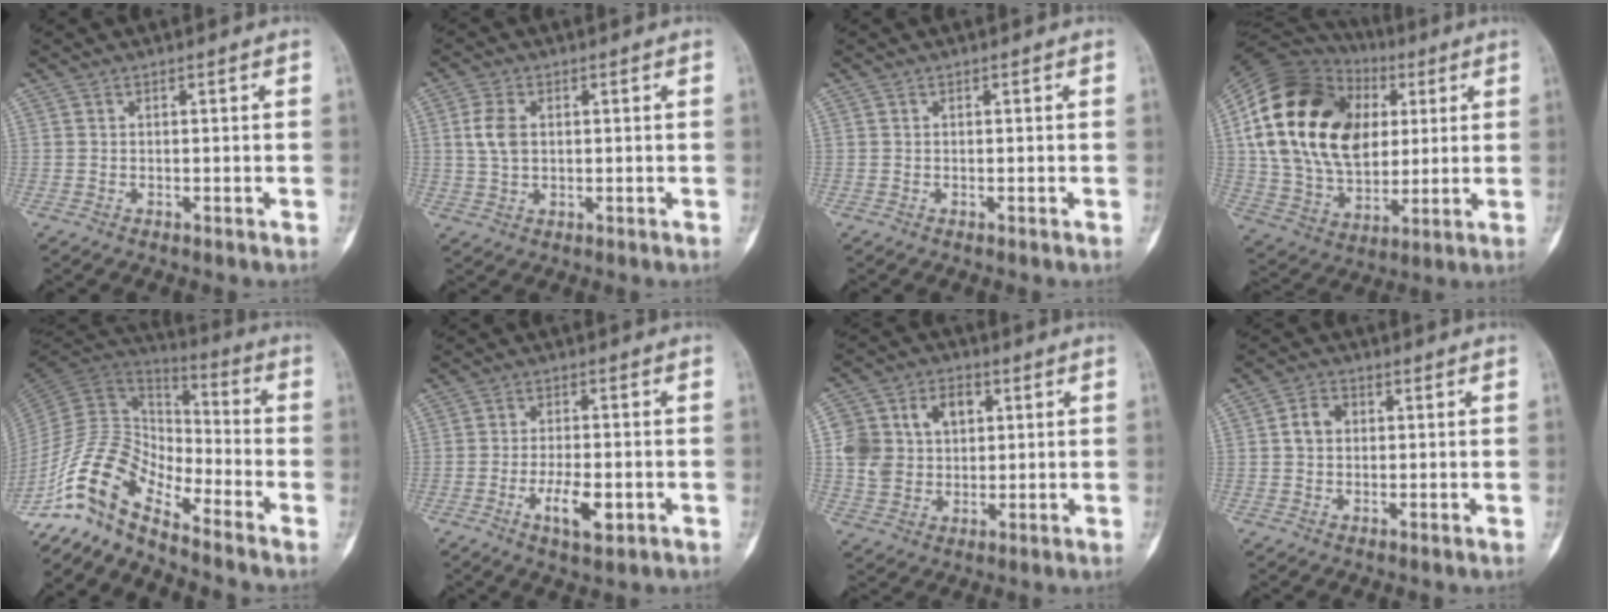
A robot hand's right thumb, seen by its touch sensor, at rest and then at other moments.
{"total": 5.1, "force": [0.9, 3.3, 3.8], "torque": [-0.077, 0.002, 0.018]}
{"total": 0.0}
{"total": 28.3, "force": [6.0, 18.8, 20.3], "torque": [-0.378, 0.011, 0.111]}
{"total": 13.9, "force": [-10.4, 5.5, 7.3], "torque": [-0.141, 0.094, -0.207]}
{"total": 6.7, "force": [-2.4, 2.6, 5.7], "torque": [-0.100, 0.003, -0.037]}
{"total": 11.3, "force": [2.4, 9.1, 6.2], "torque": [-0.080, 0.007, 0.048]}
{"total": 4.1, "force": [0.5, 3.3, 2.4], "torque": [-0.036, 0.010, 0.006]}